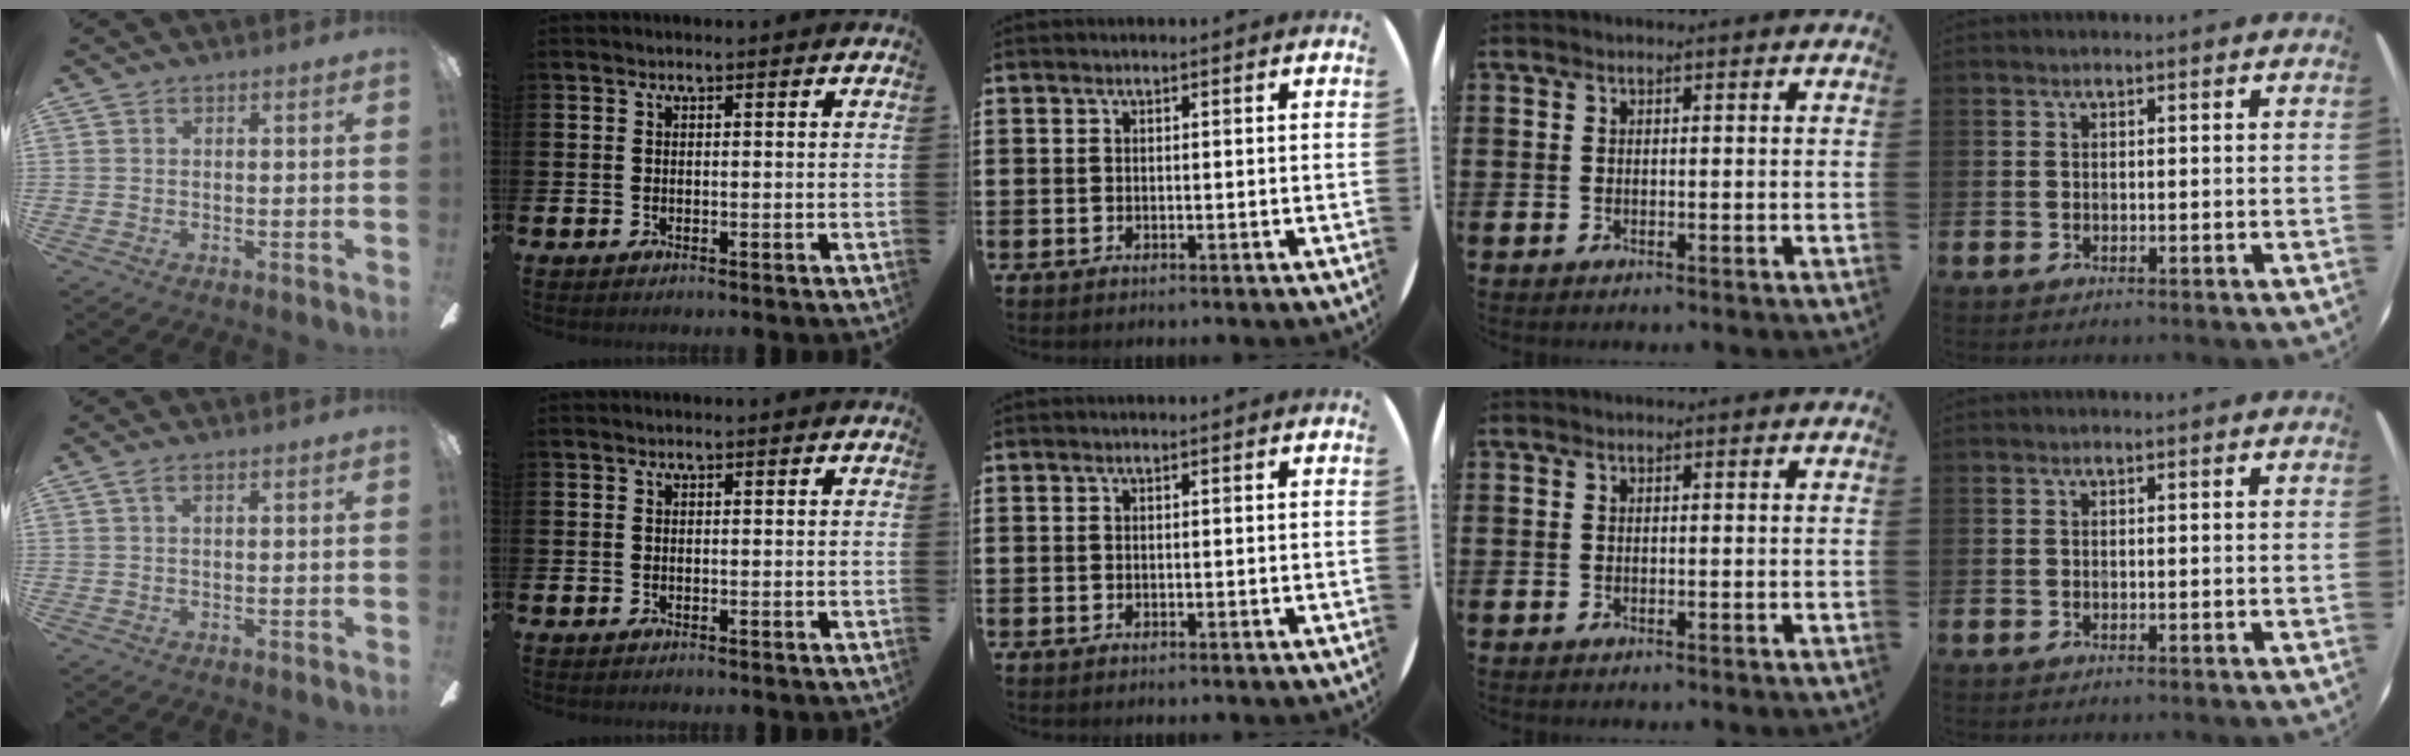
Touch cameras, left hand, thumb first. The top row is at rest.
{"thumb": {"total": 1.8, "force": [0.8, 0.5, 1.5], "torque": [-0.034, 0.004, 0.013]}}